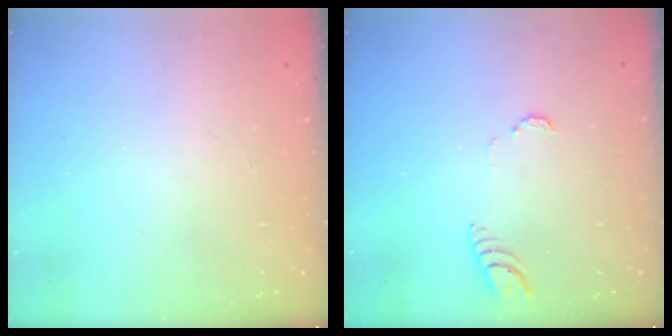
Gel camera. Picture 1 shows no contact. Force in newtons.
{"total": 3.3, "press": 3.3, "slide": 0.4}